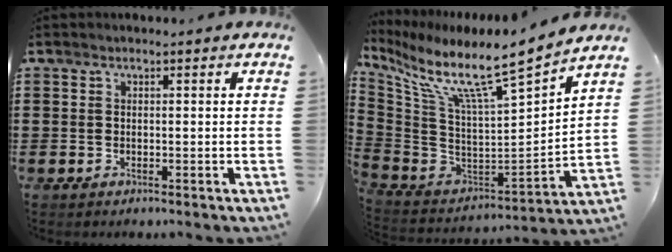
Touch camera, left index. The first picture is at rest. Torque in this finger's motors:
{"motor_torque": [2.14, 0.00, 0.63, 0.21]}